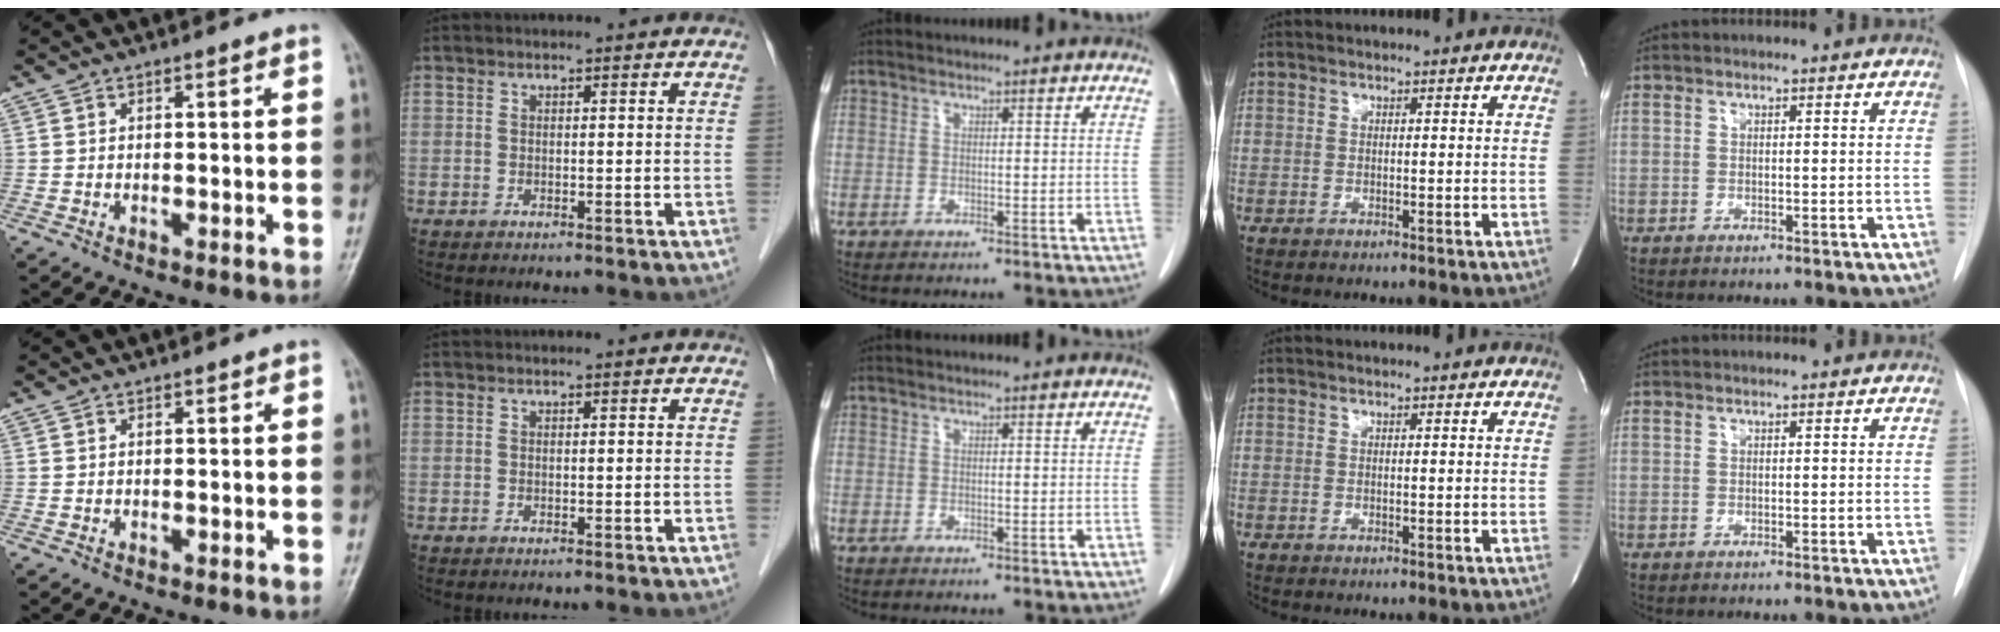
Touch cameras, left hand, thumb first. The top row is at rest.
{}